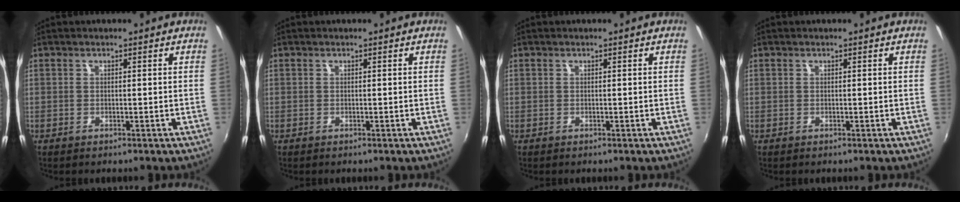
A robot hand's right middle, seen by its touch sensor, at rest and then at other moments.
{"total": 0.0}
{"total": 0.0}
{"total": 0.0}